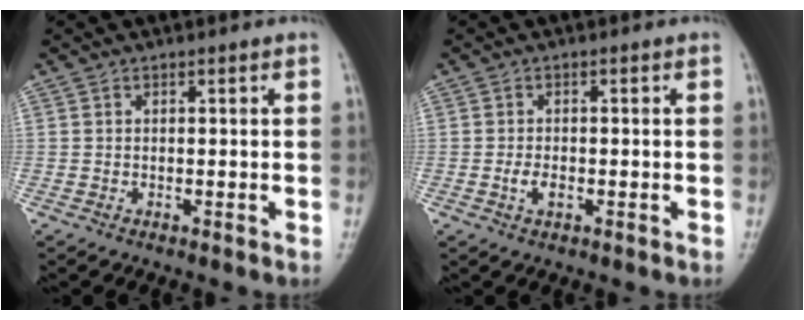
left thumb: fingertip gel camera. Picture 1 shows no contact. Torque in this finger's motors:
{"motor_torque": [-0.04, 0.21, 0.58, 0.37, 0.00]}